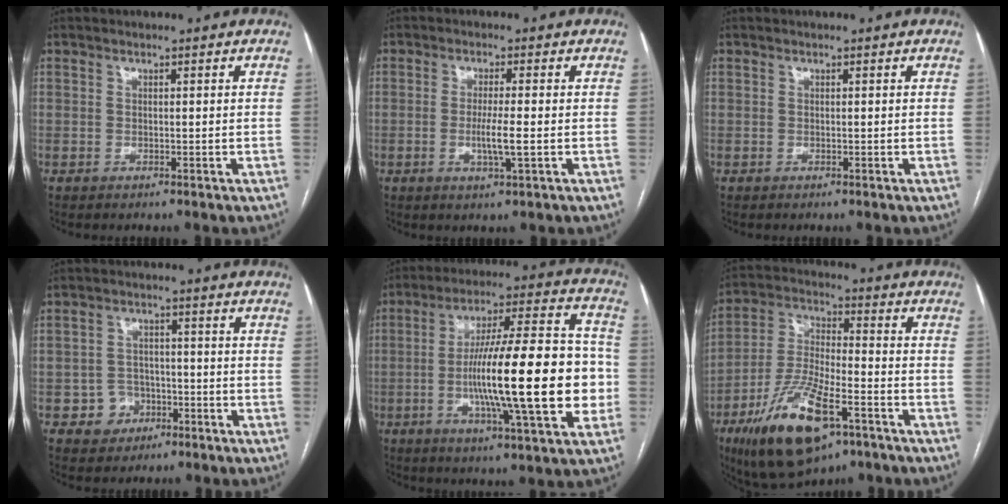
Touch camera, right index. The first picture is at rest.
{"total": 4.2, "force": [-0.7, -0.1, 4.1], "torque": [-0.081, -0.009, -0.013]}
{"total": 0.0}
{"total": 4.8, "force": [-2.1, 4.3, 0.9], "torque": [-0.007, 0.014, -0.027]}
{"total": 22.2, "force": [-3.2, 3.0, 21.8], "torque": [-0.330, 0.014, -0.048]}
{"total": 17.4, "force": [-9.2, 5.5, 13.8], "torque": [-0.287, -0.017, -0.156]}